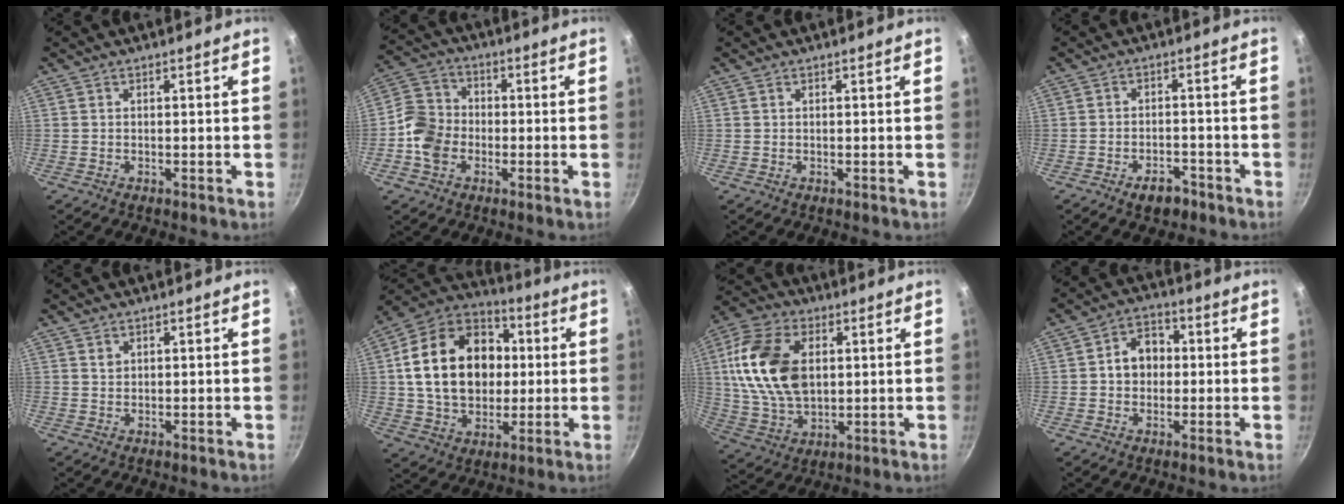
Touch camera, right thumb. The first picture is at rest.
{"total": 8.8, "force": [-2.3, 7.1, 4.7], "torque": [-0.068, 0.021, -0.062]}
{"total": 0.0}
{"total": 4.8, "force": [-3.1, 2.8, 2.4], "torque": [-0.023, 0.027, -0.039]}
{"total": 1.1, "force": [0.6, 0.8, 0.4], "torque": [-0.006, 0.001, 0.012]}
{"total": 22.6, "force": [2.2, 17.0, 14.8], "torque": [-0.226, 0.027, 0.036]}
{"total": 18.5, "force": [3.2, 11.9, 13.9], "torque": [-0.252, -0.001, 0.061]}
{"total": 7.3, "force": [0.3, 5.9, 4.3], "torque": [-0.030, 0.017, -0.005]}